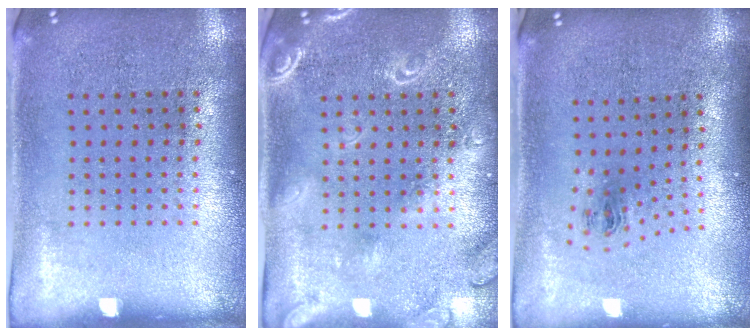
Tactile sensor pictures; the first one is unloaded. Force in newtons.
{"total": 2.1, "press": 1.9, "slide": 0.7}
{"total": 1.0, "press": 0.4, "slide": 0.9}